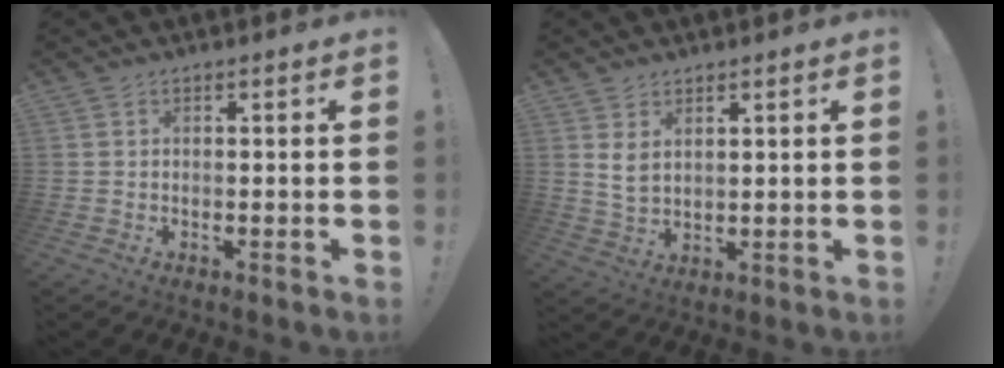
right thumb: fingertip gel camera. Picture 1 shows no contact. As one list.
[{"total": 4.8, "force": [2.5, 2.8, 2.9], "torque": [-0.057, -0.011, 0.048]}]